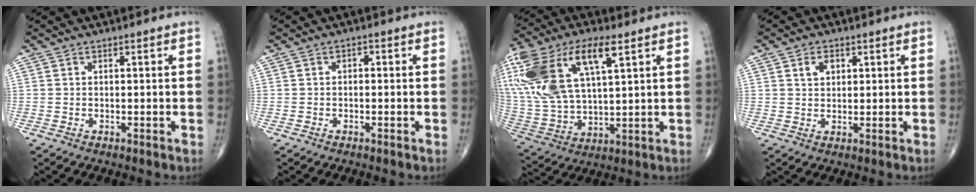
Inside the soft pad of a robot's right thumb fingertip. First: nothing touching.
{"total": 1.1, "force": [0.0, 0.7, 0.8], "torque": [-0.009, 0.005, -0.003]}
{"total": 24.6, "force": [9.8, 11.1, 19.6], "torque": [-0.435, 0.006, 0.188]}
{"total": 3.3, "force": [1.4, 2.3, 2.0], "torque": [-0.025, -0.004, 0.025]}